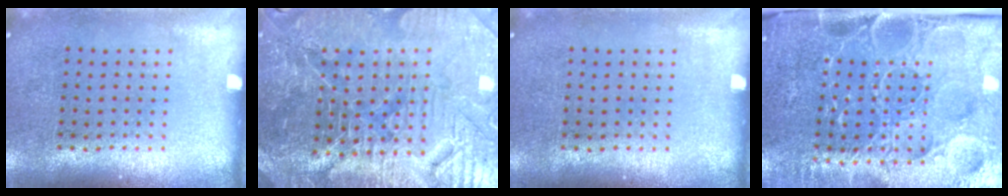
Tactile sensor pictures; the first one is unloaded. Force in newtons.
{"total": 5.4, "press": 5.1, "slide": 1.8}
{"total": 0.0}
{"total": 5.1, "press": 4.3, "slide": 2.8}